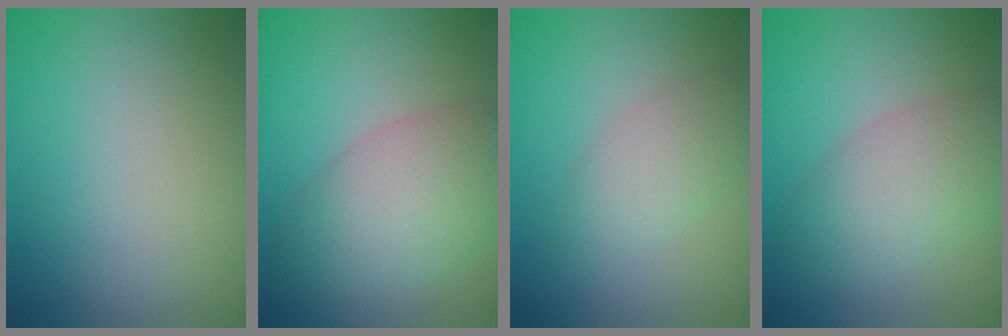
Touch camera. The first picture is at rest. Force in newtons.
{"total": 6.9, "press": 6.9, "slide": 0.2}
{"total": 3.0, "press": 3.0, "slide": 0.1}
{"total": 5.3, "press": 5.3, "slide": 0.1}